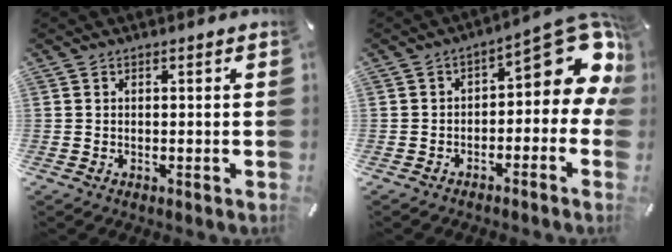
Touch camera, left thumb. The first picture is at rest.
{"total": 11.1, "force": [3.8, 5.4, 8.9], "torque": [-0.102, -0.038, 0.061]}